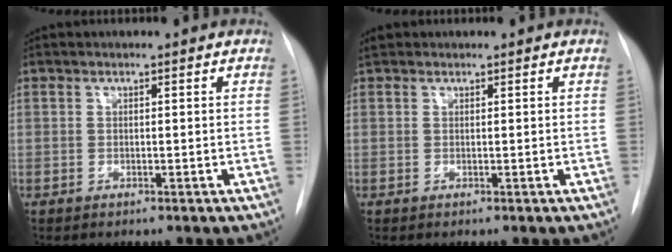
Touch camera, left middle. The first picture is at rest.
{"total": 1.5, "force": [1.1, 1.0, 0.3], "torque": [-0.010, 0.019, 0.019]}